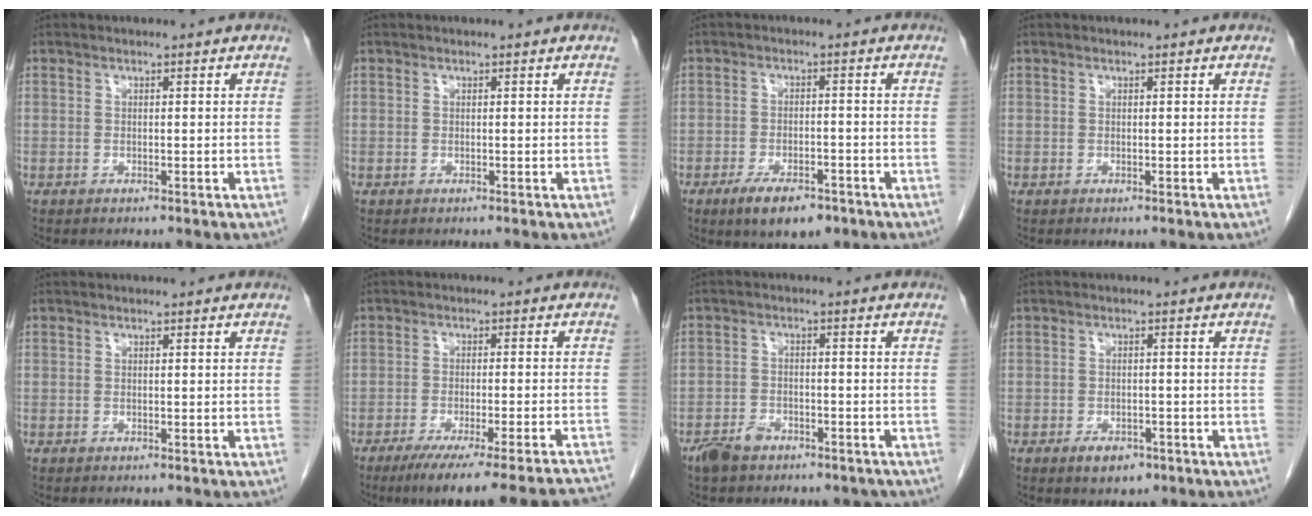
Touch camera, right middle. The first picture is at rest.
{"total": 0.0}
{"total": 6.9, "force": [-4.6, 2.6, 4.5], "torque": [-0.077, -0.005, -0.068]}
{"total": 0.0}
{"total": 0.0}
{"total": 20.2, "force": [-18.1, -0.5, 8.8], "torque": [-0.059, -0.028, -0.236]}
{"total": 5.3, "force": [-4.0, 2.8, 2.1], "torque": [-0.041, 0.004, -0.063]}
{"total": 3.4, "force": [-2.0, 1.8, 2.0], "torque": [-0.034, 0.000, -0.021]}